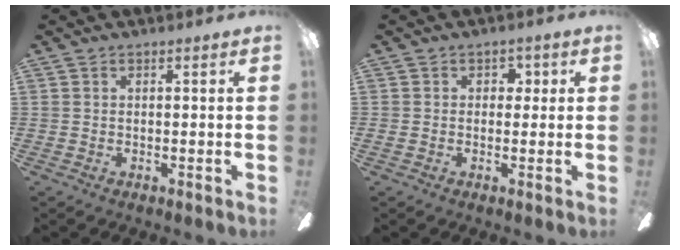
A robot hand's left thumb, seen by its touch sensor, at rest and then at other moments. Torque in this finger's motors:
{"motor_torque": [0.17, 0.07, -0.04, 0.26, 0.02]}